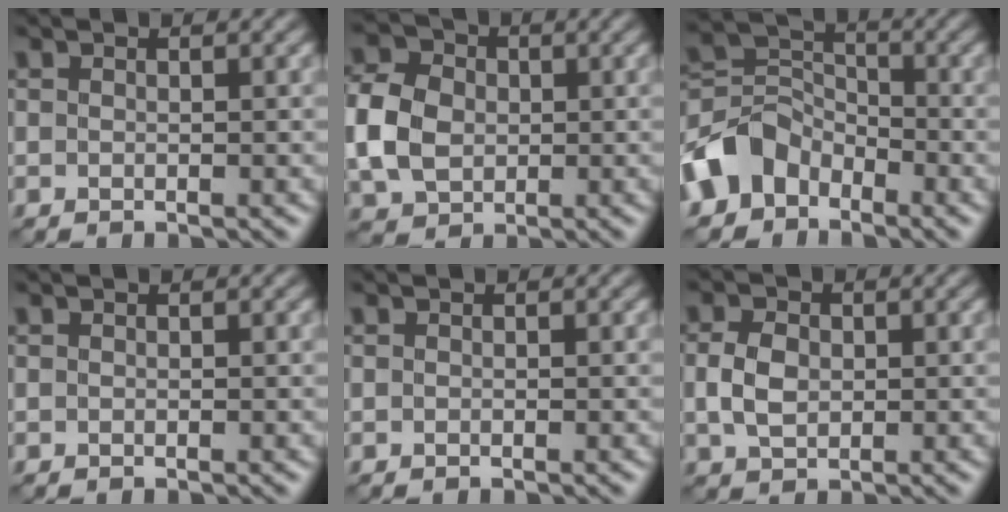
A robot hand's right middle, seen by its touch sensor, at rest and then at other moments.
{"total": 6.6, "force": [-0.2, 5.3, 4.0], "torque": [-0.107, 0.009, -0.011]}
{"total": 5.5, "force": [-3.3, 3.9, 2.0], "torque": [-0.036, 0.005, -0.075]}
{"total": 0.0}
{"total": 0.0}
{"total": 3.2, "force": [0.1, 2.3, 2.2], "torque": [-0.051, 0.002, -0.001]}